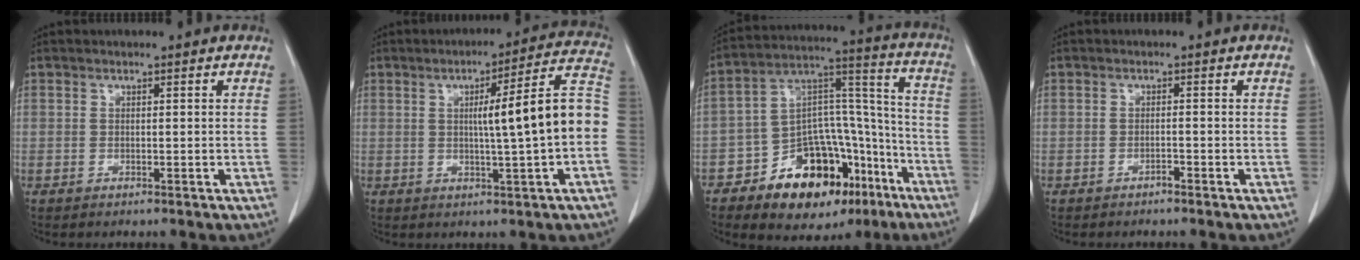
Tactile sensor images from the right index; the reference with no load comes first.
{"total": 12.9, "force": [-0.5, -0.3, 12.9], "torque": [-0.166, 0.024, -0.012]}
{"total": 19.6, "force": [-11.3, 9.7, 12.7], "torque": [-0.199, 0.037, -0.174]}
{"total": 0.8, "force": [-0.7, 0.1, 0.3], "torque": [-0.007, 0.000, -0.011]}